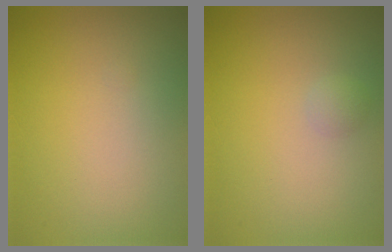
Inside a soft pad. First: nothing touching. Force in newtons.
{"total": 0.8, "press": 0.8, "slide": 0.0}